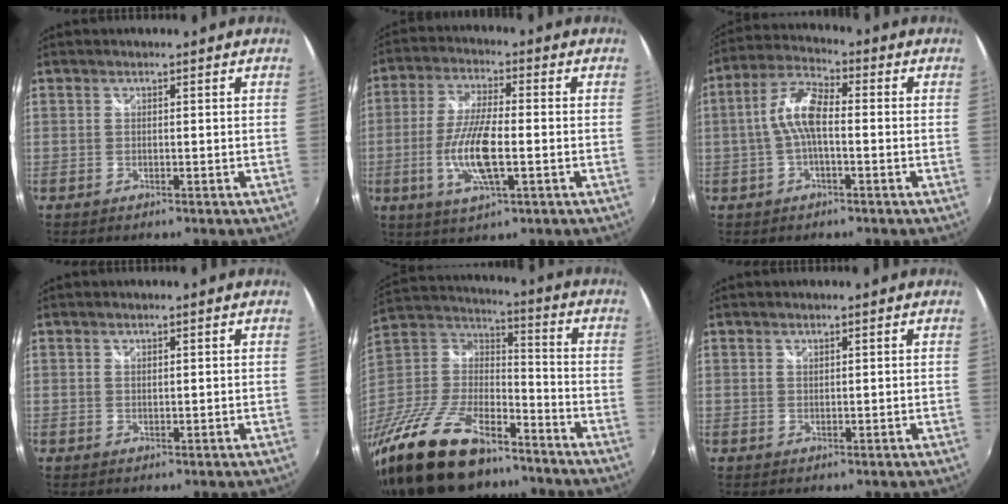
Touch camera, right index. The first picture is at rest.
{"total": 11.0, "force": [-2.4, 2.8, 10.4], "torque": [-0.210, -0.007, -0.048]}
{"total": 7.6, "force": [-0.8, 2.7, 7.1], "torque": [-0.152, 0.019, -0.018]}
{"total": 0.6, "force": [0.4, 0.3, 0.3], "torque": [-0.005, 0.000, 0.007]}
{"total": 28.9, "force": [-19.7, 12.7, 16.8], "torque": [-0.369, -0.018, -0.330]}
{"total": 0.6, "force": [0.5, 0.3, 0.2], "torque": [-0.002, 0.001, 0.008]}